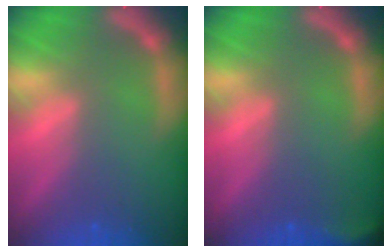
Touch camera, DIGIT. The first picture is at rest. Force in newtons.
{"total": 2.9}